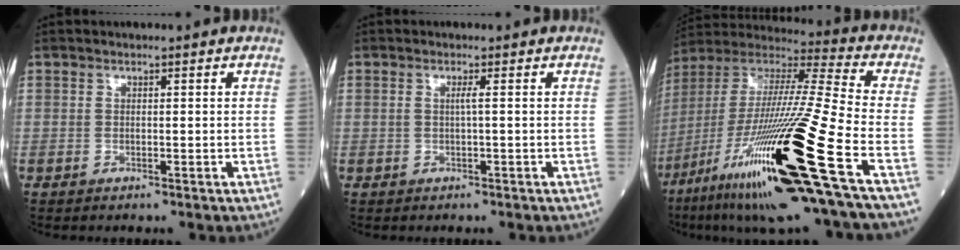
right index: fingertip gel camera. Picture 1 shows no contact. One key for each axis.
{"total": 1.0, "fx": 0.1, "fy": -0.2, "fz": 0.9, "tx": -0.020, "ty": 0.001, "tz": -0.001}
{"total": 28.9, "fx": -12.2, "fy": 0.6, "fz": 26.2, "tx": -0.489, "ty": -0.057, "tz": -0.223}